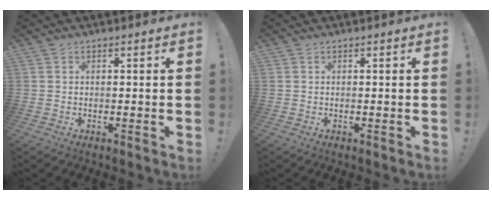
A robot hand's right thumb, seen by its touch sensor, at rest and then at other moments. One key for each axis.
{"total": 0.0}